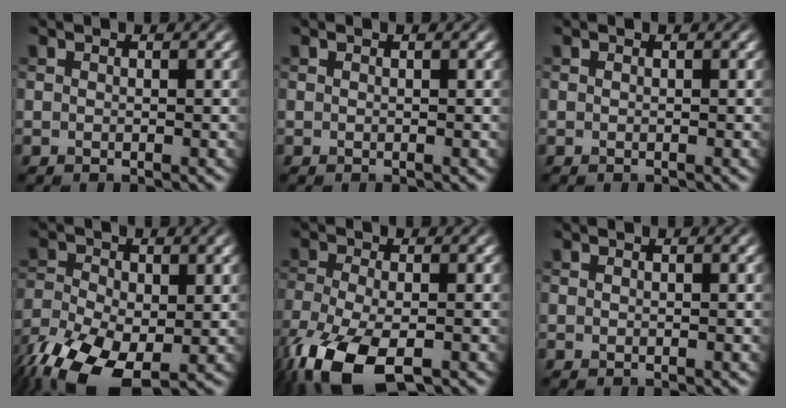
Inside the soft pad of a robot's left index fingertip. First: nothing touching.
{"total": 0.0}
{"total": 0.0}
{"total": 10.2, "force": [-4.5, 5.8, 7.1], "torque": [-0.151, -0.038, -0.072]}
{"total": 9.5, "force": [-5.3, 4.0, 6.8], "torque": [-0.156, -0.032, -0.101]}
{"total": 0.0}